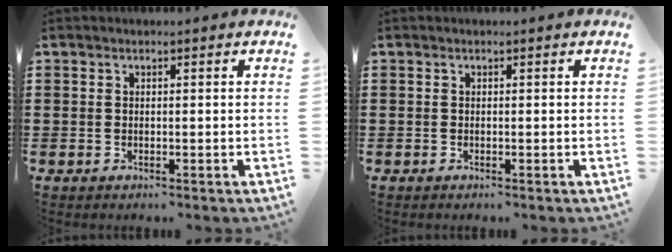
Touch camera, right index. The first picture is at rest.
{"total": 0.0}